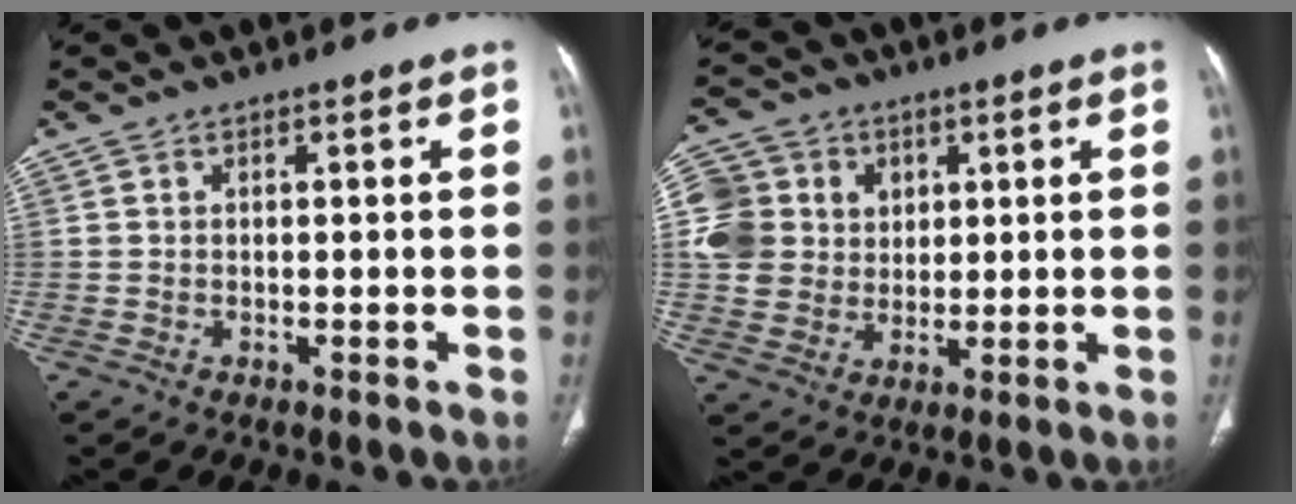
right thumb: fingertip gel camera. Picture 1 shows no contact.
{"total": 12.4, "force": [2.8, 11.1, 4.7], "torque": [-0.071, 0.009, 0.054]}